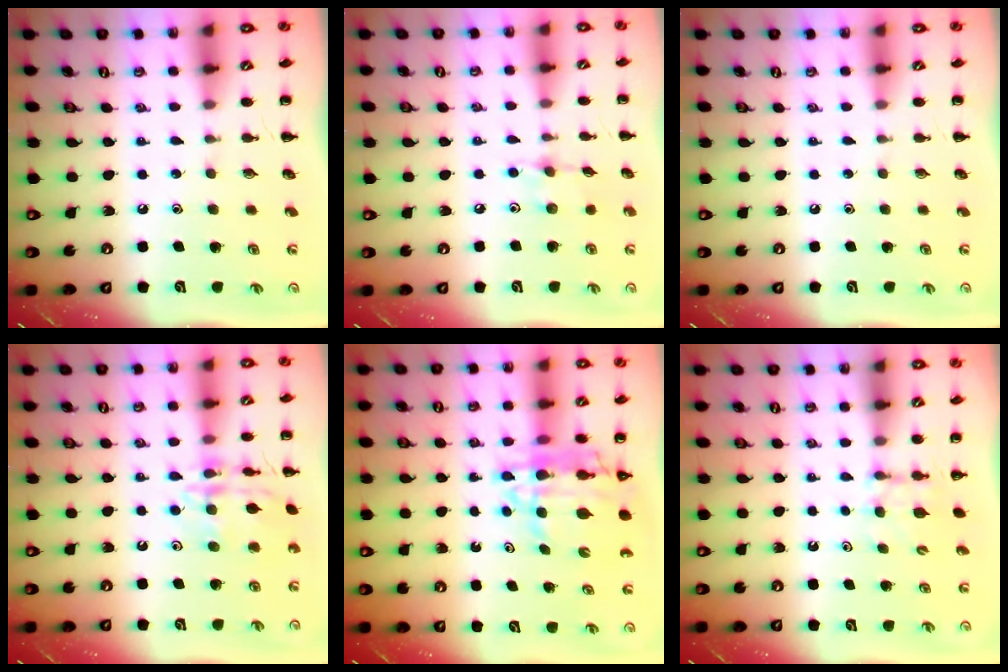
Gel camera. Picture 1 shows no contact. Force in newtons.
{"total": 5.5, "press": 5.5, "slide": 1.0}
{"total": 0.0}
{"total": 14.6, "press": 14.6, "slide": 0.9}
{"total": 9.8, "press": 9.3, "slide": 3.0}
{"total": 4.9, "press": 4.7, "slide": 1.4}